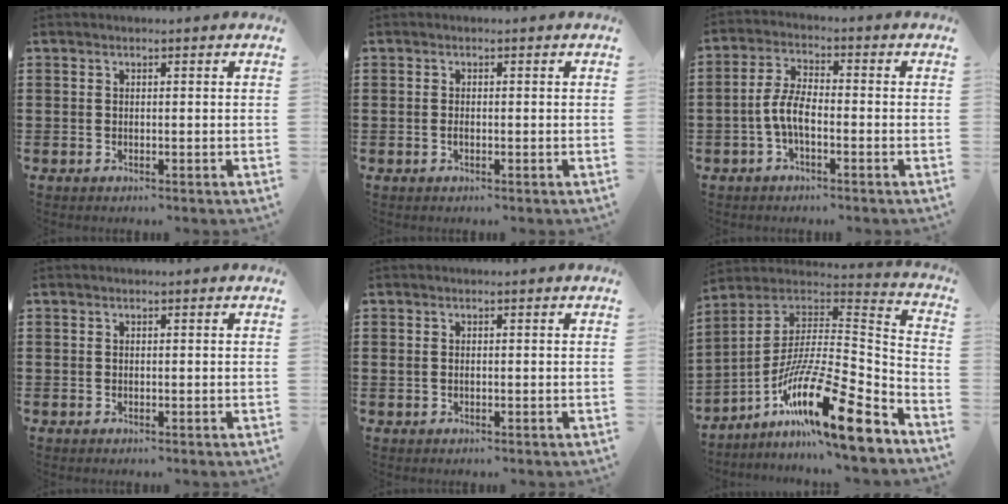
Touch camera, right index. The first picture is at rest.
{"total": 0.5, "force": [-0.2, 0.3, 0.4], "torque": [-0.010, -0.002, -0.004]}
{"total": 5.3, "force": [-1.8, 2.1, 4.6], "torque": [-0.115, -0.004, -0.043]}
{"total": 0.0}
{"total": 0.6, "force": [0.0, 0.3, 0.5], "torque": [-0.012, 0.000, 0.000]}
{"total": 18.9, "force": [-11.4, 2.9, 14.8], "torque": [-0.265, 0.008, -0.206]}